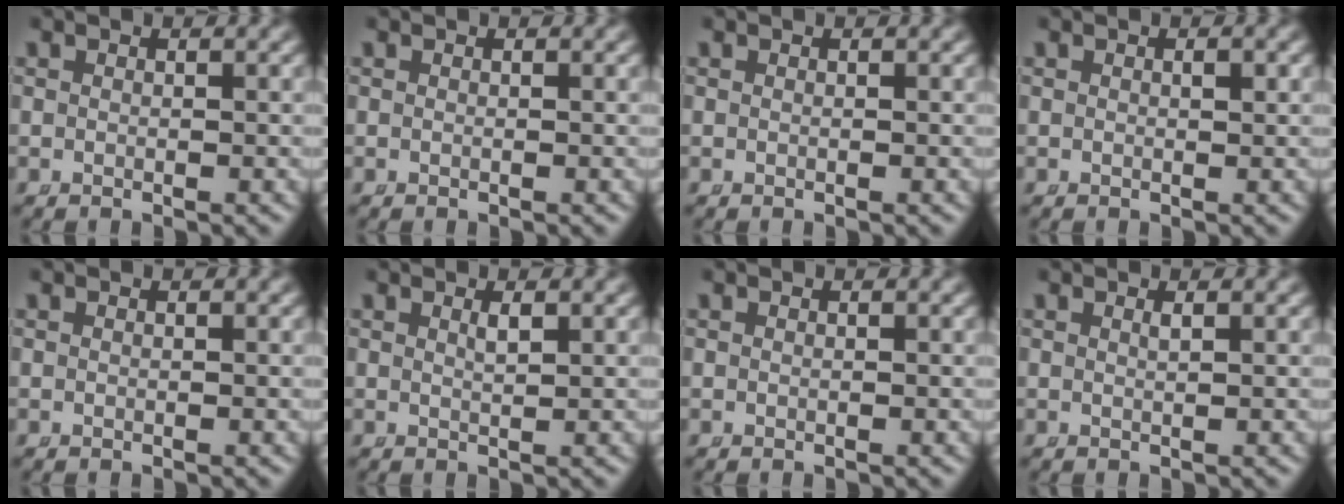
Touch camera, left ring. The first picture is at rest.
{"total": 0.0}
{"total": 0.0}
{"total": 0.5, "force": [0.1, 0.2, 0.5], "torque": [-0.005, 0.002, 0.000]}
{"total": 0.0}
{"total": 0.9, "force": [0.5, -0.3, 0.7], "torque": [-0.015, -0.009, 0.015]}
{"total": 0.0}
{"total": 0.6, "force": [0.2, -0.4, 0.4], "torque": [-0.010, -0.006, 0.008]}